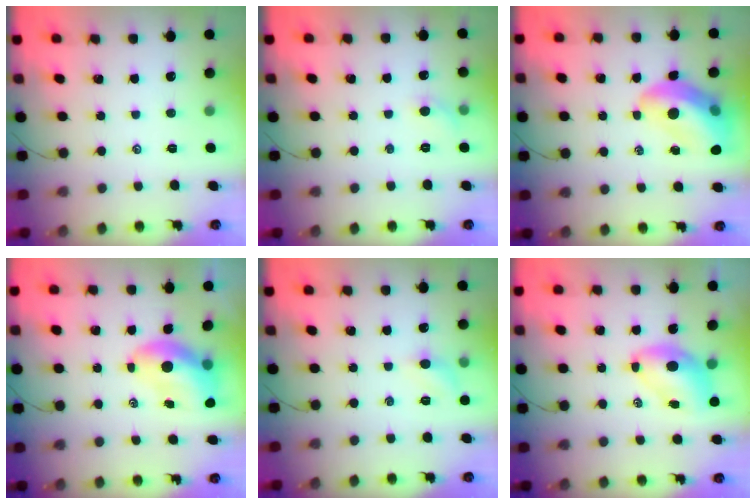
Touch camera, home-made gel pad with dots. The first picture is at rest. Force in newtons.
{"total": 4.5, "press": 4.3, "slide": 1.5}
{"total": 14.2, "press": 13.7, "slide": 3.7}
{"total": 7.8, "press": 7.7, "slide": 1.6}
{"total": 5.3, "press": 4.9, "slide": 1.8}
{"total": 7.3, "press": 7.2, "slide": 1.2}